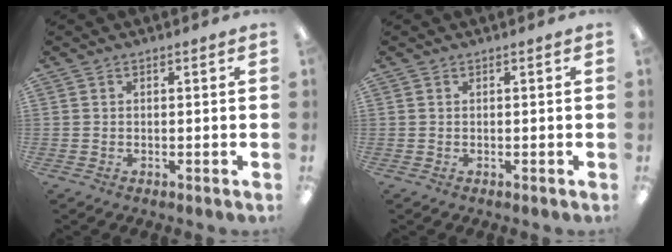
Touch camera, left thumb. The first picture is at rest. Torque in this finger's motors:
{"motor_torque": [0.00, 0.00, 0.01, -0.01, 0.00]}